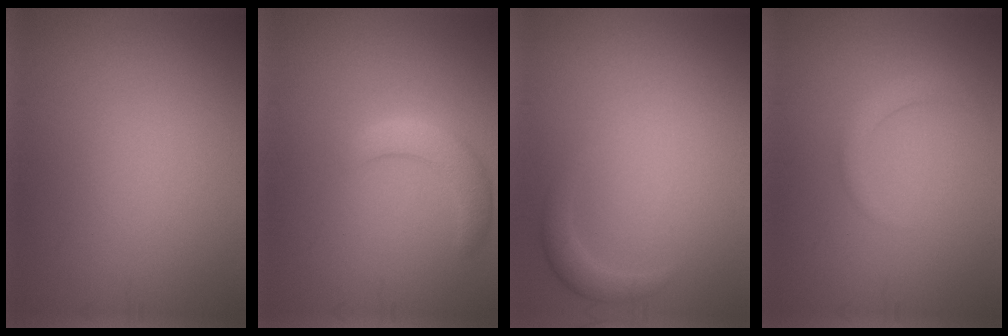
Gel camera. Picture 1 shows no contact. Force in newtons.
{"total": 3.1, "press": 3.1, "slide": 0.2}
{"total": 1.6, "press": 1.6, "slide": 0.1}
{"total": 1.5, "press": 1.5, "slide": 0.1}